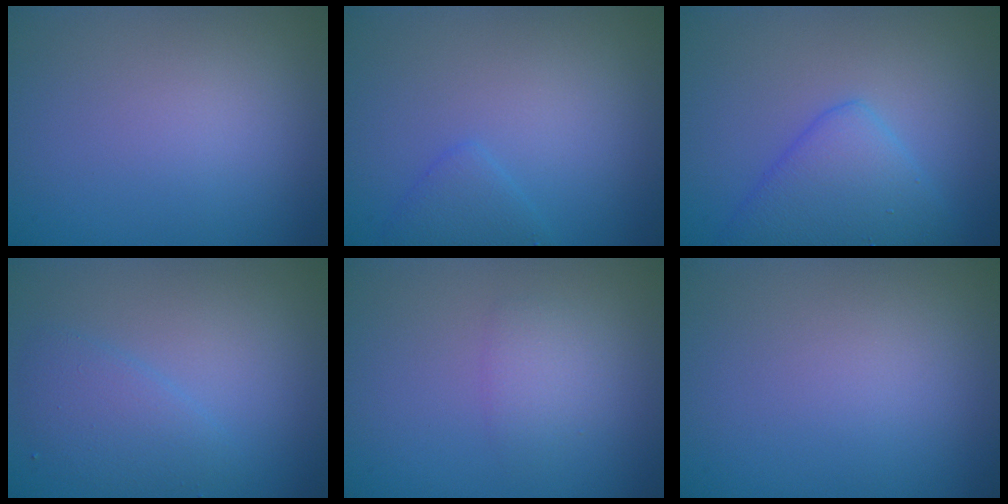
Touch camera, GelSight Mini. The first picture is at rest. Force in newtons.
{"total": 1.7, "press": 1.7, "slide": 0.1}
{"total": 4.6, "press": 4.6, "slide": 0.2}
{"total": 2.5, "press": 2.5, "slide": 0.1}
{"total": 1.4, "press": 1.4, "slide": 0.0}
{"total": 0.0}